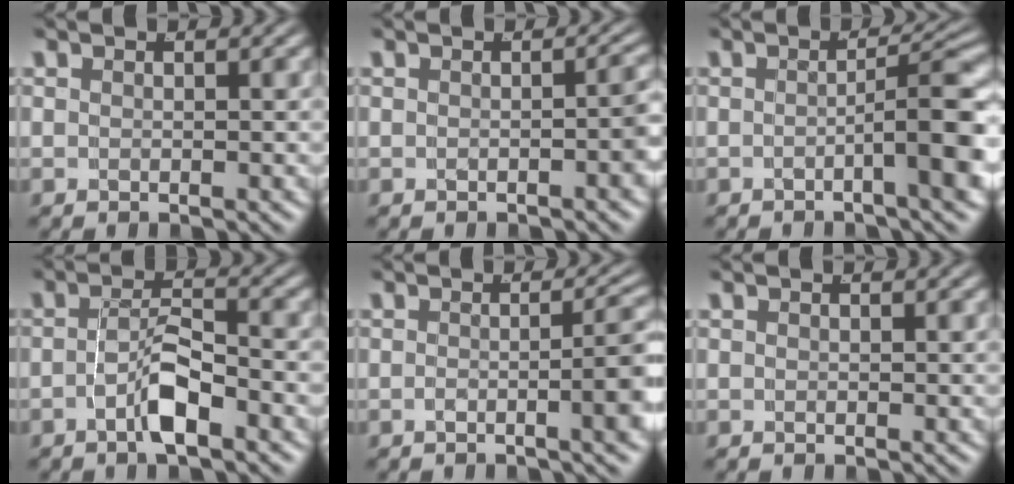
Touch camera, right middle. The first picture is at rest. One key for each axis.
{"total": 1.6, "fx": -0.6, "fy": 0.2, "fz": 1.5, "tx": -0.015, "ty": 0.006, "tz": -0.010}
{"total": 5.2, "fx": -1.6, "fy": 0.7, "fz": 4.9, "tx": -0.049, "ty": 0.007, "tz": -0.026}
{"total": 3.4, "fx": -2.1, "fy": 0.6, "fz": 2.6, "tx": -0.041, "ty": 0.001, "tz": -0.035}
{"total": 4.0, "fx": -1.3, "fy": 0.6, "fz": 3.7, "tx": -0.044, "ty": -0.003, "tz": -0.019}
{"total": 0.0}